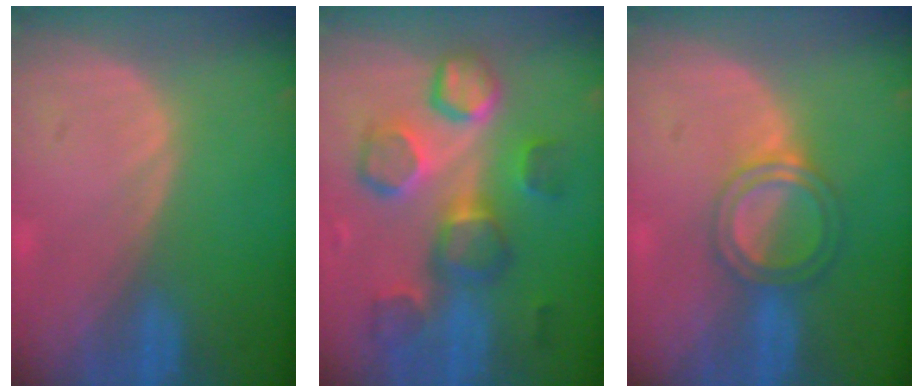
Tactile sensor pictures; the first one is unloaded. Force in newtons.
{"total": 9.6, "press": 9.5, "slide": 0.9}
{"total": 5.1, "press": 4.6, "slide": 2.1}